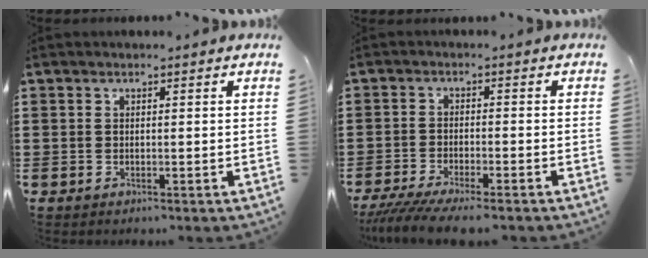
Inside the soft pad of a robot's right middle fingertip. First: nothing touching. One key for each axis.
{"total": 4.3, "fx": -4.0, "fy": 0.1, "fz": 1.7, "tx": -0.048, "ty": -0.018, "tz": -0.083}